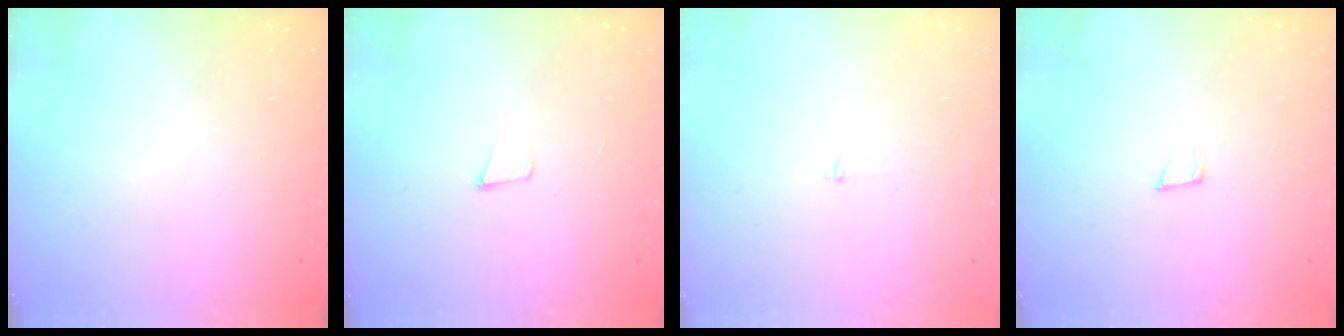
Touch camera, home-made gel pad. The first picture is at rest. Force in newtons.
{"total": 3.6, "press": 2.4, "slide": 2.6}
{"total": 2.5, "press": 2.5, "slide": 0.2}
{"total": 6.7, "press": 5.8, "slide": 3.2}